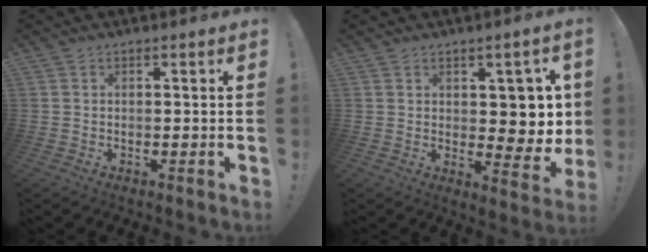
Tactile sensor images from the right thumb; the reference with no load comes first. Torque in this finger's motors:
{"motor_torque": [1.70, 1.68, 0.77, -0.30, 0.00]}